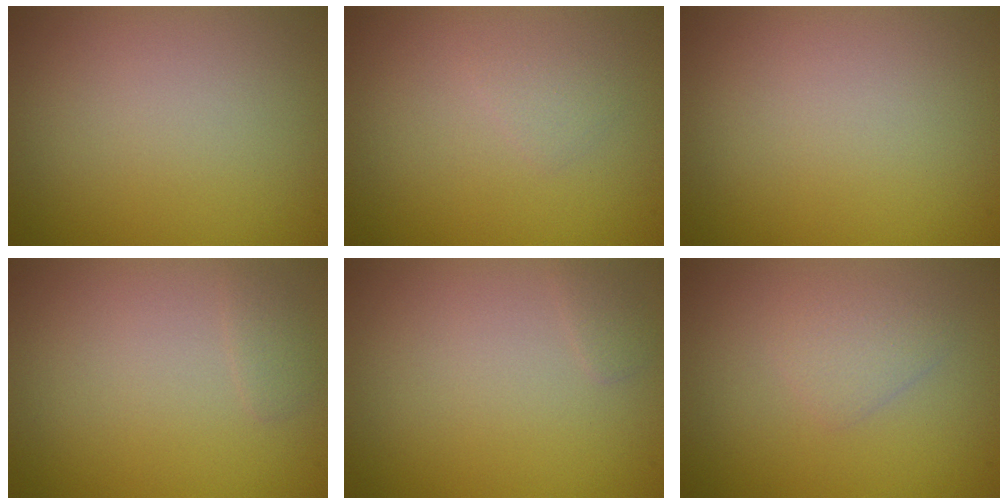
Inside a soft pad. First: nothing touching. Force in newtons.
{"total": 0.8, "press": 0.8, "slide": 0.1}
{"total": 0.0}
{"total": 0.8, "press": 0.8, "slide": 0.1}
{"total": 0.6, "press": 0.6, "slide": 0.0}
{"total": 1.7, "press": 1.7, "slide": 0.1}